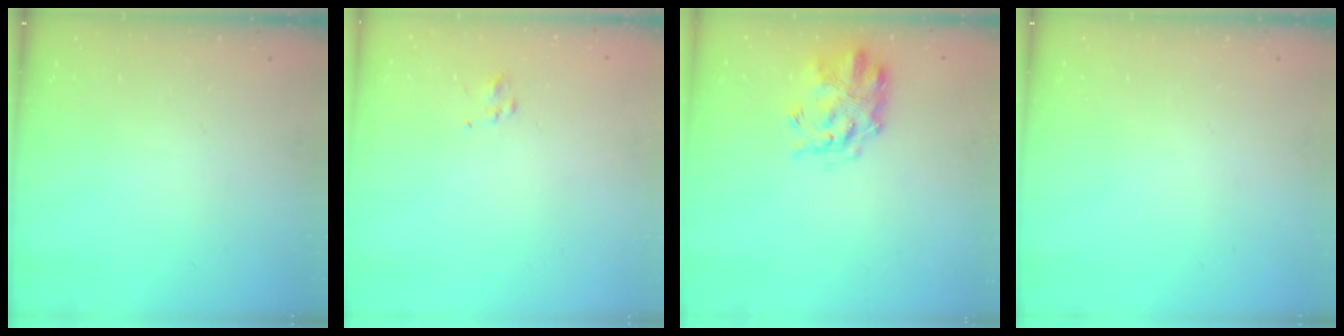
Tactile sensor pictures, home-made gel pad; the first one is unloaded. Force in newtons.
{"total": 2.6, "press": 2.5, "slide": 0.7}
{"total": 3.6, "press": 3.4, "slide": 1.1}
{"total": 0.0}